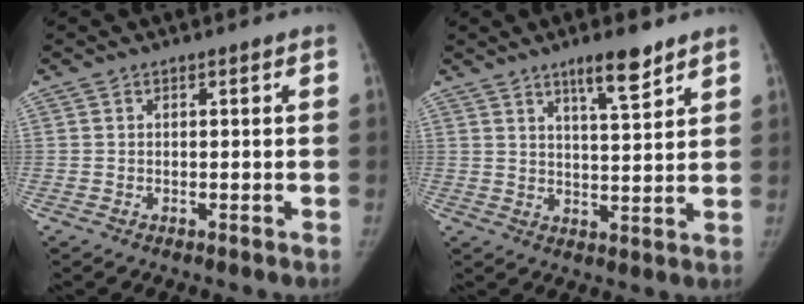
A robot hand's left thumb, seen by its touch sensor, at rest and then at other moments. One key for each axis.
{"total": 7.2, "fx": 5.1, "fy": 1.3, "fz": 5.0, "tx": -0.065, "ty": -0.035, "tz": 0.083}